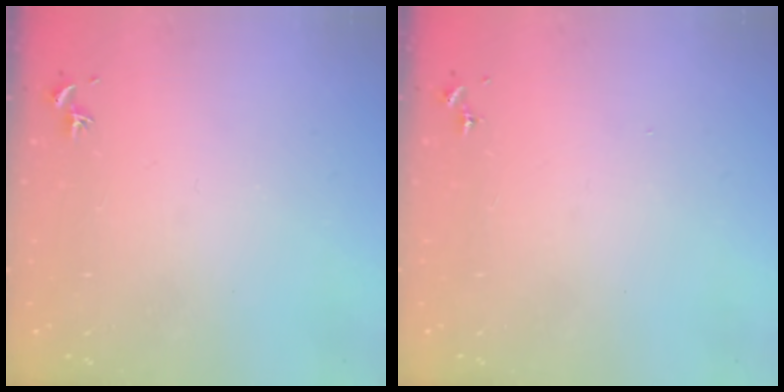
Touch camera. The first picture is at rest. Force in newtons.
{"total": 0.0}